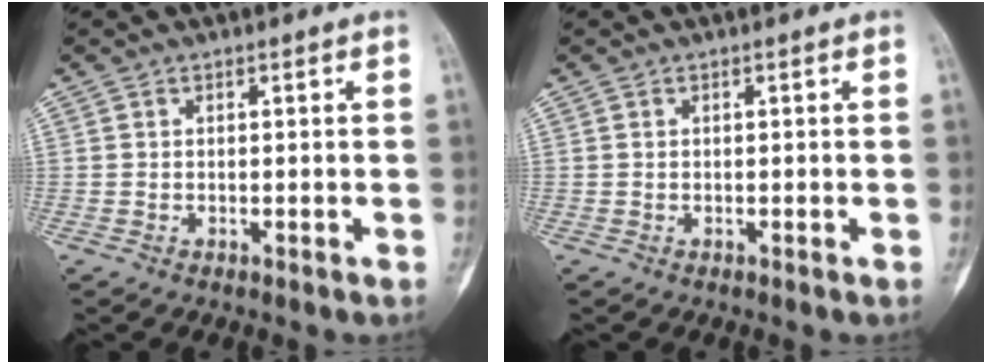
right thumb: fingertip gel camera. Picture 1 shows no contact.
{"total": 0.0}